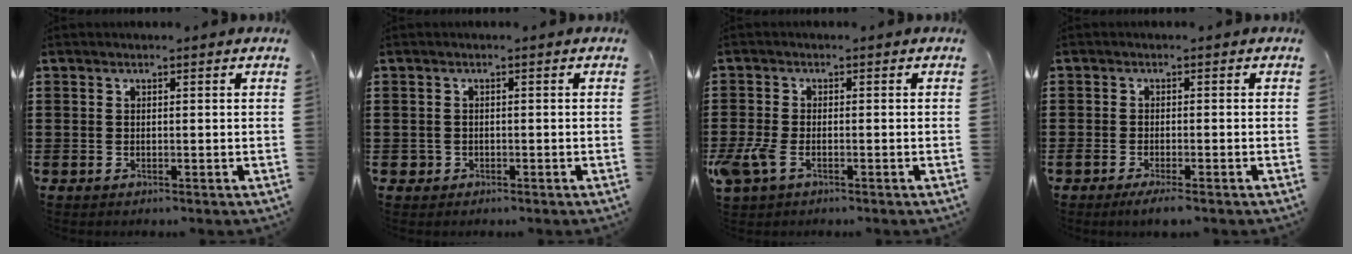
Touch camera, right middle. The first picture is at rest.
{"total": 0.8, "force": [-0.4, 0.7, 0.1], "torque": [-0.005, 0.003, -0.010]}
{"total": 3.6, "force": [-1.7, 1.8, 2.7], "torque": [-0.080, -0.010, -0.038]}
{"total": 1.8, "force": [-1.3, 0.1, 1.3], "torque": [-0.020, 0.000, -0.022]}